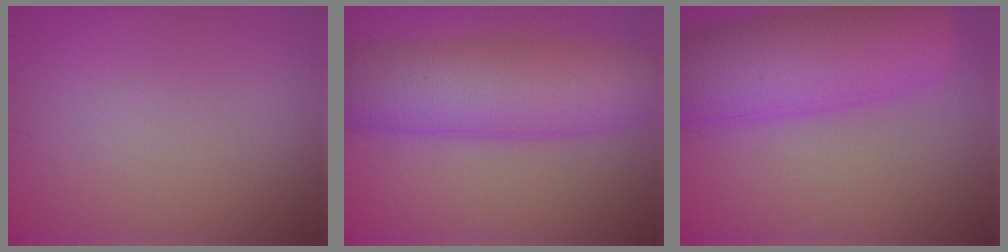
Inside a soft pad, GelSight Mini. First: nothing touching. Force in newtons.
{"total": 9.5, "press": 9.5, "slide": 0.0}
{"total": 9.7, "press": 9.7, "slide": 0.6}